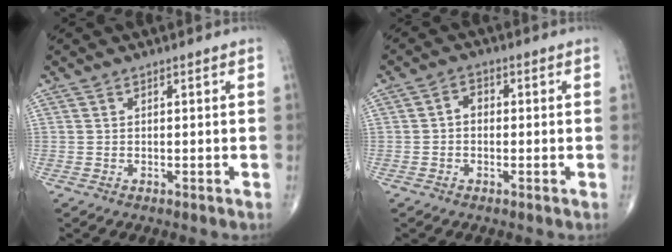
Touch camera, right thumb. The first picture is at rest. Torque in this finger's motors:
{"motor_torque": [-0.22, 0.09, 0.34, 0.01, 0.05]}